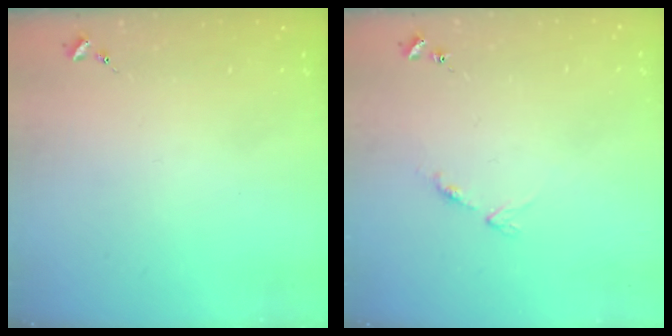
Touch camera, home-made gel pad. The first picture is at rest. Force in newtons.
{"total": 7.8, "press": 7.8, "slide": 0.6}